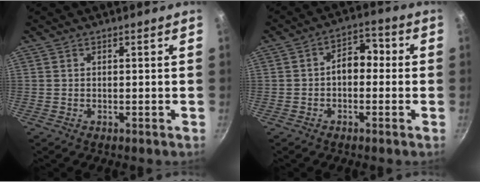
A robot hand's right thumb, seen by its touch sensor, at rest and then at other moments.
{"total": 6.1, "force": [-0.5, 4.2, 4.3], "torque": [-0.031, 0.025, -0.022]}